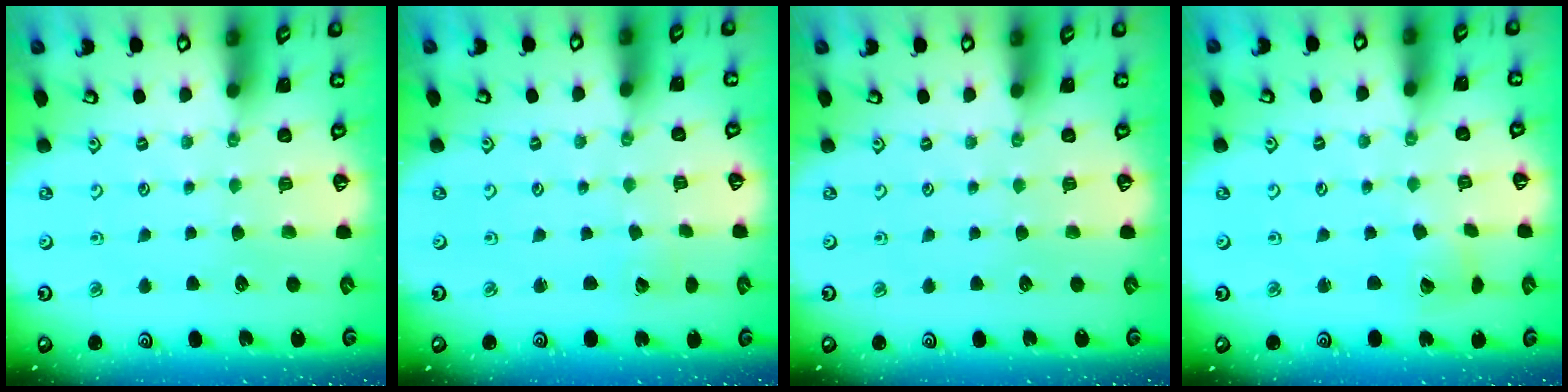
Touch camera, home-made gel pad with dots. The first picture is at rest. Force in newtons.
{"total": 1.5, "press": 1.5, "slide": 0.0}
{"total": 0.0}
{"total": 3.6, "press": 3.5, "slide": 0.4}